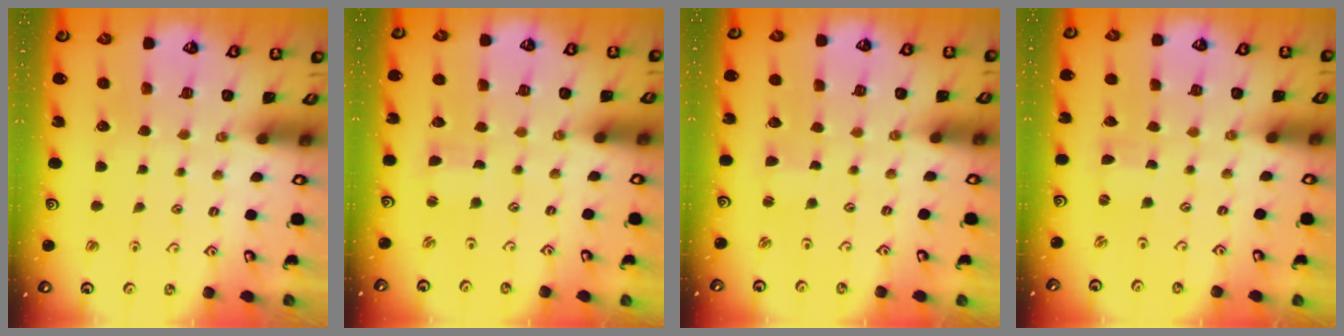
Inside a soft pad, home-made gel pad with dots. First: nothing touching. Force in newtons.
{"total": 0.9, "press": 0.9, "slide": 0.1}
{"total": 1.6, "press": 1.6, "slide": 0.3}
{"total": 0.0}